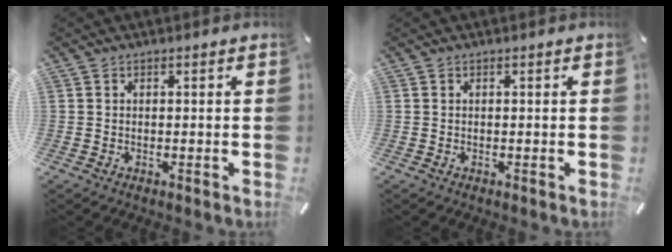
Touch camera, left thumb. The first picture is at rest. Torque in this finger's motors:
{"motor_torque": [0.00, 0.00, -0.01, 0.01, 0.00]}